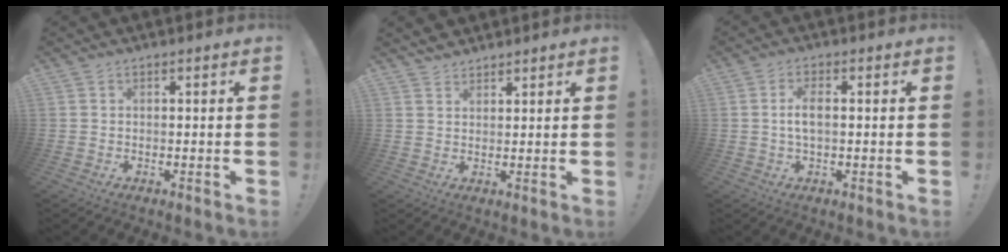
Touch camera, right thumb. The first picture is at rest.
{"total": 3.1, "force": [2.7, 1.4, 0.1], "torque": [0.006, -0.018, 0.051]}
{"total": 4.8, "force": [0.1, 1.8, 4.5], "torque": [-0.090, 0.005, -0.001]}